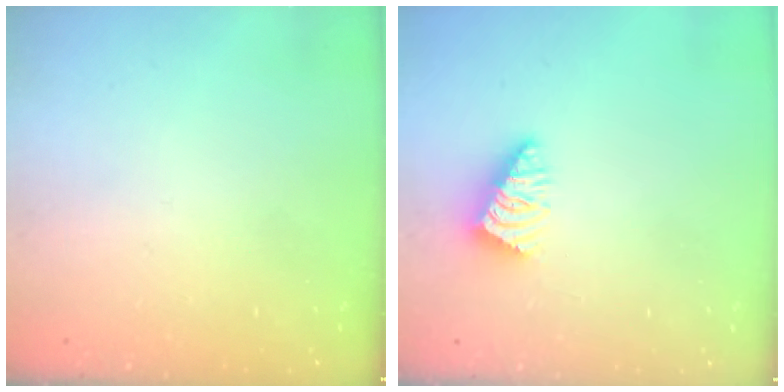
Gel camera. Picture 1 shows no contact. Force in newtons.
{"total": 2.4, "press": 2.4, "slide": 0.4}